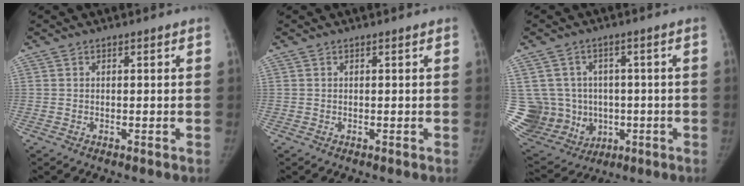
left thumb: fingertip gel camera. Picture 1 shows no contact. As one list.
[{"total": 0.0}, {"total": 18.4, "force": [-1.3, 16.6, 7.8], "torque": [-0.169, 0.024, 0.011]}]